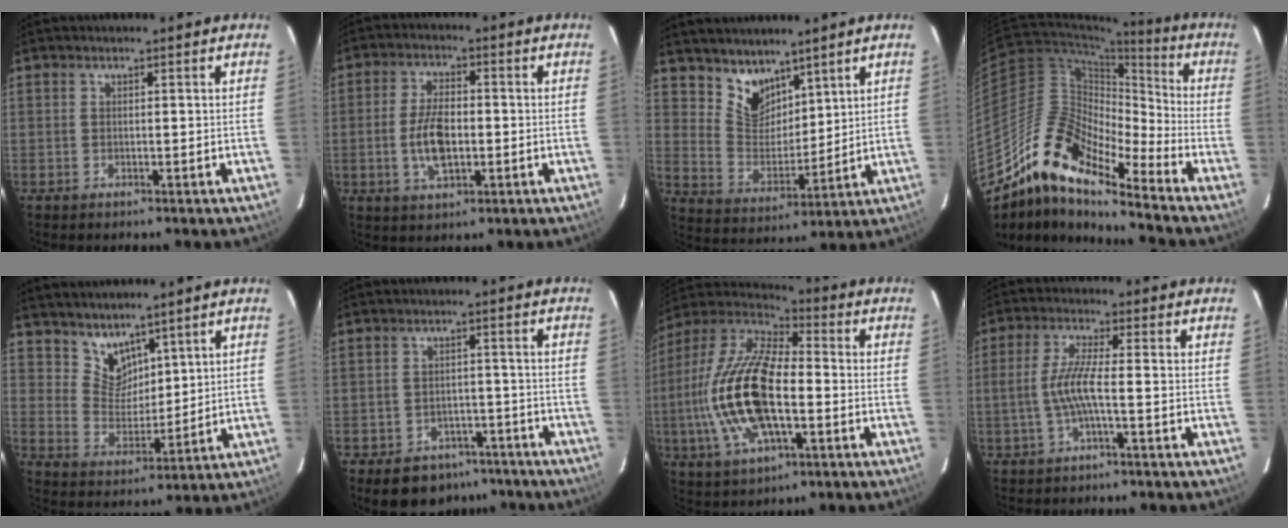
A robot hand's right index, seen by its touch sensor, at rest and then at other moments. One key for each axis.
{"total": 8.1, "fx": -1.3, "fy": 4.0, "fz": 6.9, "tx": -0.139, "ty": 0.000, "tz": -0.022}
{"total": 8.4, "fx": 6.4, "fy": 4.8, "fz": 2.5, "tx": -0.040, "ty": 0.000, "tz": 0.131}
{"total": 14.8, "fx": -11.6, "fy": 3.5, "fz": 8.4, "tx": -0.132, "ty": 0.003, "tz": -0.236}
{"total": 6.9, "fx": 5.5, "fy": 3.8, "fz": 1.6, "tx": -0.018, "ty": 0.002, "tz": 0.114}
{"total": 9.5, "fx": -6.4, "fy": 6.5, "fz": 2.5, "tx": -0.054, "ty": 0.031, "tz": -0.067}
{"total": 20.9, "fx": -3.6, "fy": 8.9, "fz": 18.6, "tx": -0.390, "ty": -0.004, "tz": -0.073}
{"total": 5.9, "fx": -1.6, "fy": 0.2, "fz": 5.7, "tx": -0.123, "ty": 0.002, "tz": -0.027}